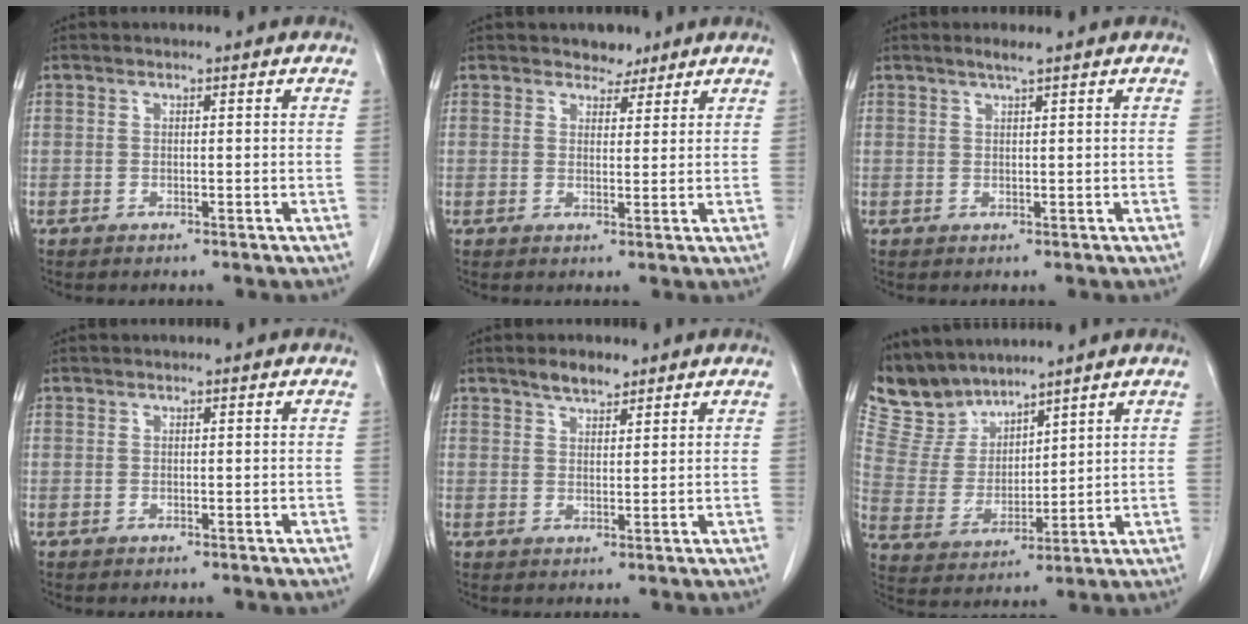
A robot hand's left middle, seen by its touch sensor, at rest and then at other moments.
{"total": 3.0, "force": [2.5, 1.5, 0.5], "torque": [-0.005, -0.002, 0.038]}
{"total": 1.4, "force": [1.0, -0.4, 0.9], "torque": [-0.021, -0.002, 0.023]}
{"total": 0.0}
{"total": 3.3, "force": [2.8, 1.1, 1.5], "torque": [-0.030, 0.002, 0.048]}
{"total": 8.2, "force": [7.7, 2.6, 0.4], "torque": [-0.025, 0.008, 0.176]}